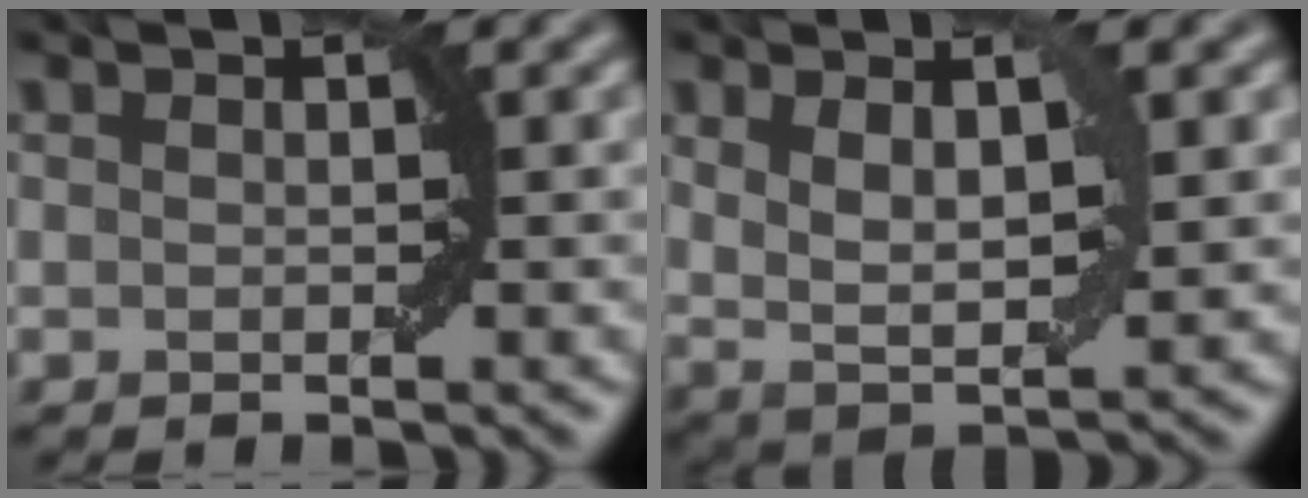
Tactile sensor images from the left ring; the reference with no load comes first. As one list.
[{"total": 4.3, "force": [1.4, 1.5, 3.8], "torque": [-0.073, -0.004, 0.028]}]